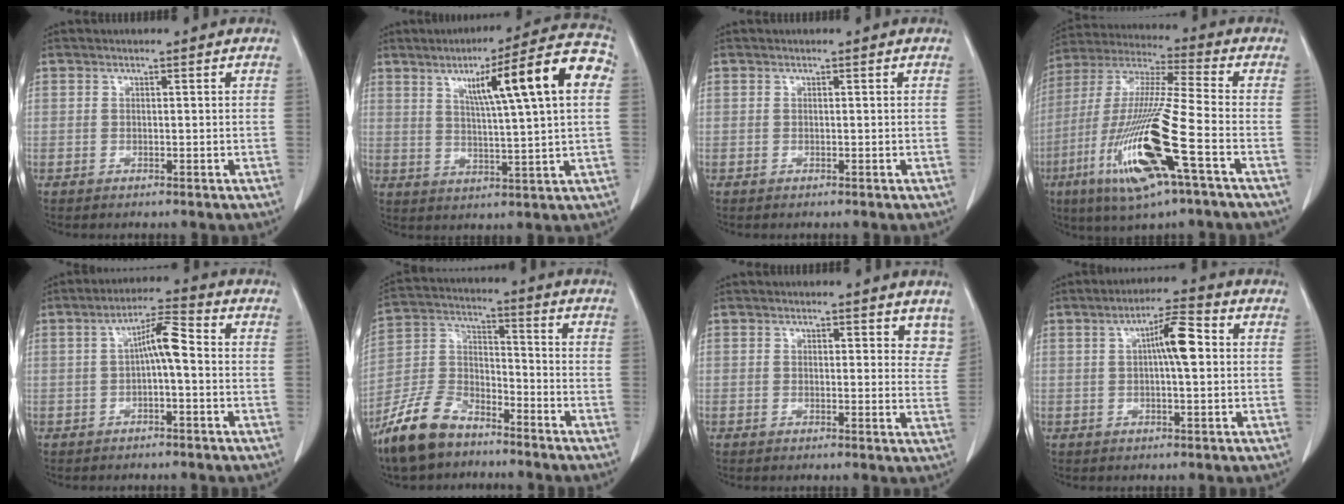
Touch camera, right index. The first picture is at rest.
{"total": 15.5, "force": [4.5, 0.4, 14.8], "torque": [-0.213, 0.023, 0.060]}
{"total": 0.0}
{"total": 19.8, "force": [-7.5, 2.2, 18.2], "torque": [-0.396, -0.033, -0.138]}
{"total": 5.5, "force": [-0.1, 0.9, 5.4], "torque": [-0.091, 0.021, -0.003]}
{"total": 12.1, "force": [-9.2, 5.2, 6.0], "torque": [-0.141, 0.001, -0.178]}
{"total": 4.8, "force": [3.9, 1.9, 2.1], "torque": [0.000, -0.014, 0.033]}
{"total": 6.4, "force": [1.0, 0.9, 6.3], "torque": [-0.105, 0.015, 0.013]}